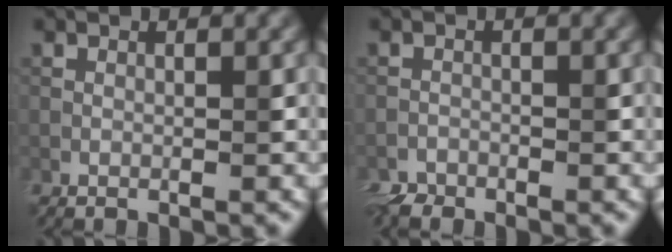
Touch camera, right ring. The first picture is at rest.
{"total": 1.8, "force": [-1.6, 0.7, -0.1], "torque": [-0.001, 0.001, -0.032]}